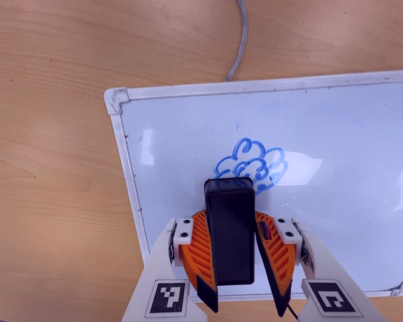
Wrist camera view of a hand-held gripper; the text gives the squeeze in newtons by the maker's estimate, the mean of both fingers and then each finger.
{"total": 13.4, "left": 14.8, "right": 11.9}